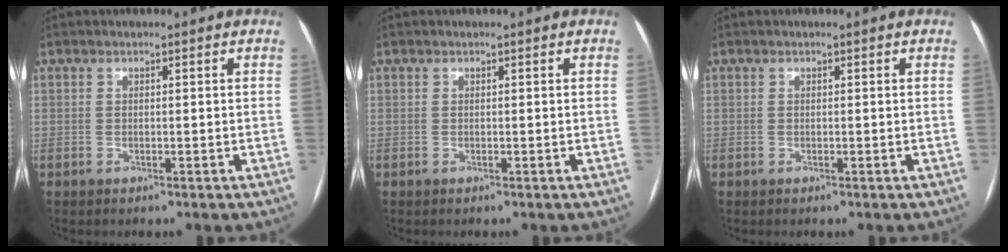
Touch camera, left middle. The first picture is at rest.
{"total": 0.0}
{"total": 0.0}